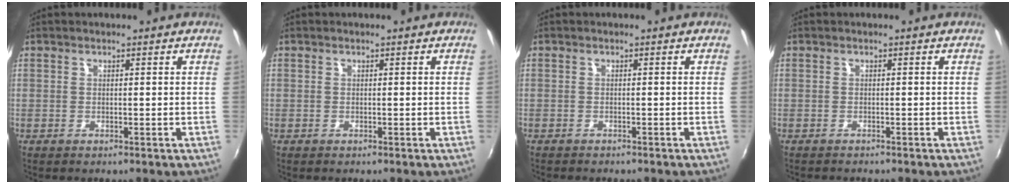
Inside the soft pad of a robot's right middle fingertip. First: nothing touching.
{"total": 0.0}
{"total": 1.5, "force": [-1.4, 0.3, 0.4], "torque": [-0.016, -0.009, -0.023]}
{"total": 1.4, "force": [-1.4, 0.2, 0.4], "torque": [-0.013, -0.009, -0.023]}